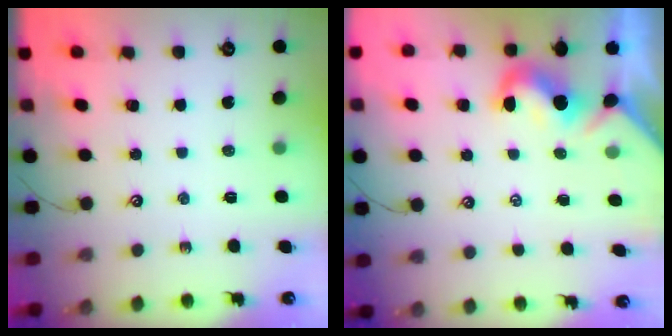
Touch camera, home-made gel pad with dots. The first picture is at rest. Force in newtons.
{"total": 1.9, "press": 1.8, "slide": 0.6}